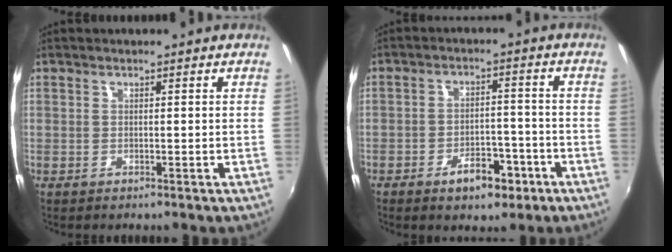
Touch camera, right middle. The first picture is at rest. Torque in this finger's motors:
{"motor_torque": [1.07, -1.07, 0.08, 0.04]}